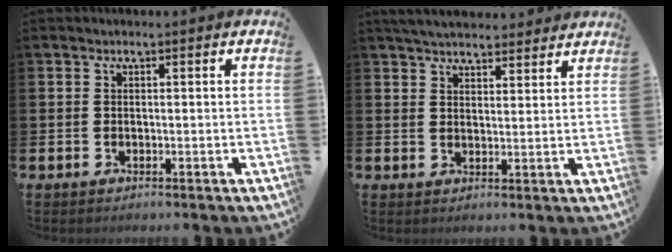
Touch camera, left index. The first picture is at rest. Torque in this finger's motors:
{"motor_torque": [1.07, -1.07, 0.82, 0.15]}